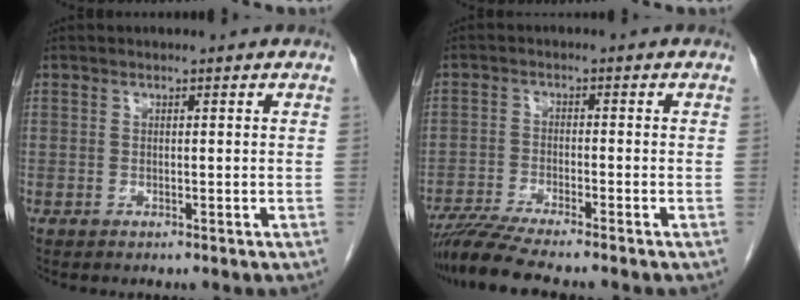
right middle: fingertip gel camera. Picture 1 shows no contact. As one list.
[{"total": 7.5, "force": [-6.6, -0.8, 3.6], "torque": [-0.060, -0.024, -0.113]}]